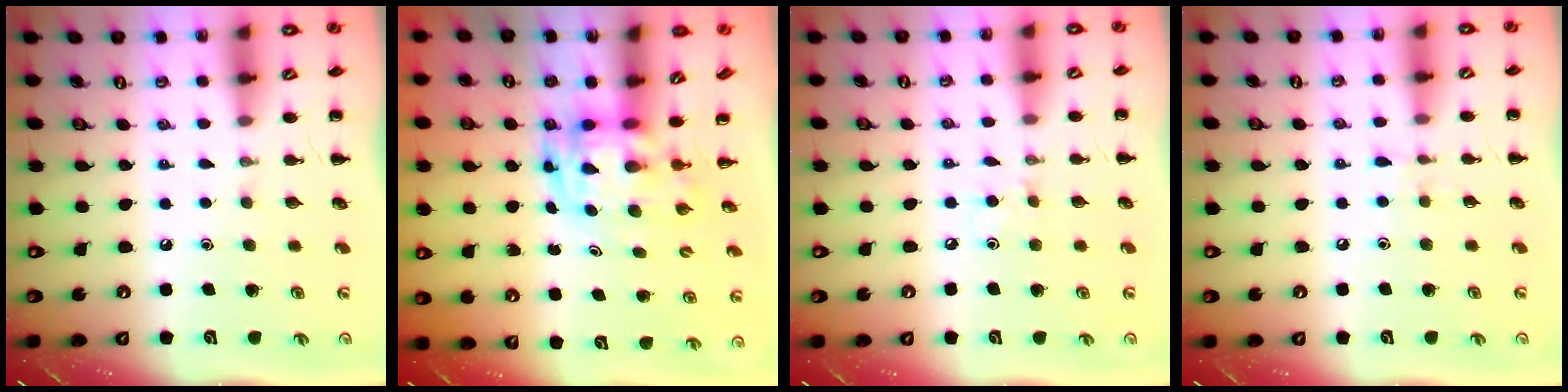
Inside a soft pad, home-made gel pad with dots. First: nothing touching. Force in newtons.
{"total": 3.2, "press": 3.1, "slide": 0.6}
{"total": 3.6, "press": 3.4, "slide": 1.3}
{"total": 4.5, "press": 4.1, "slide": 1.6}